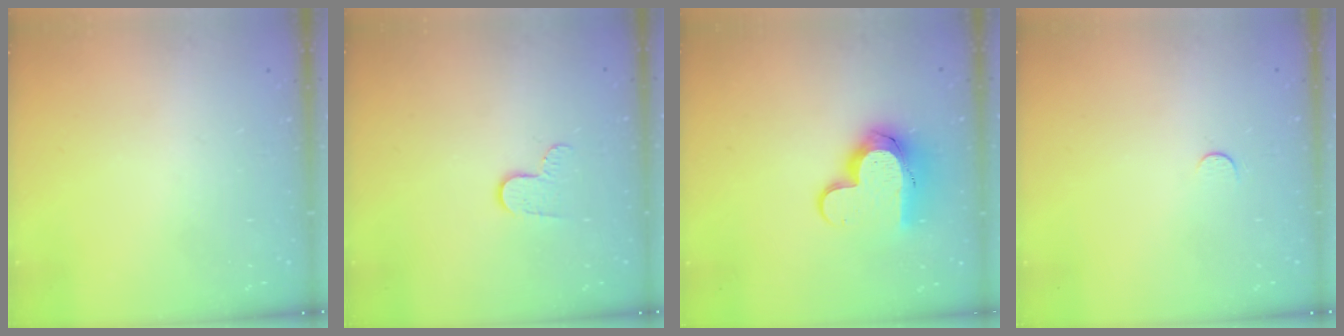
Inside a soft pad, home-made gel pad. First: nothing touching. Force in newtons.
{"total": 6.1, "press": 6.0, "slide": 0.6}
{"total": 12.2, "press": 12.2, "slide": 1.0}
{"total": 3.1, "press": 3.1, "slide": 0.4}